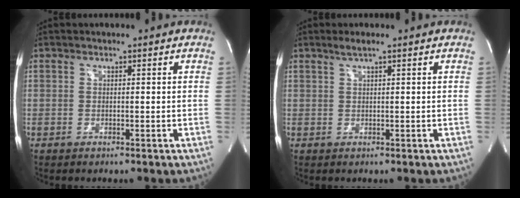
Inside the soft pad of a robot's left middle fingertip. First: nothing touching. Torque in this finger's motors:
{"motor_torque": [0.19, -0.11, -0.06, 0.00]}